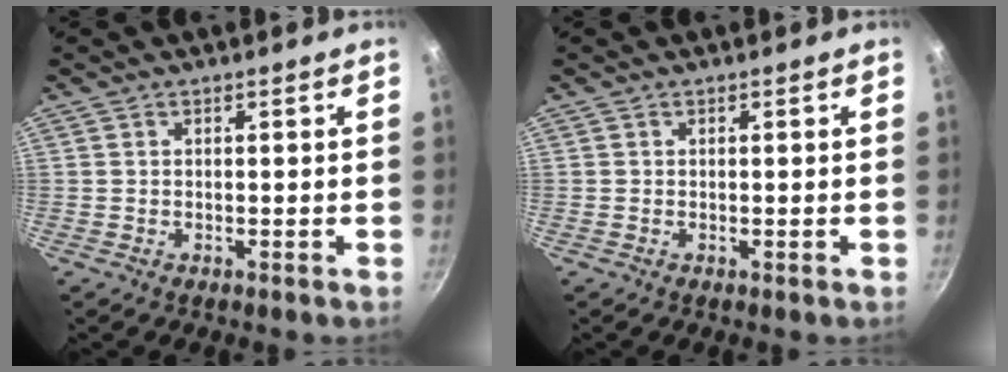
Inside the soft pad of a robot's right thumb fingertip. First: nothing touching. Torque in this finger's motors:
{"motor_torque": [1.29, 1.14, 0.01, 0.16, 0.00]}